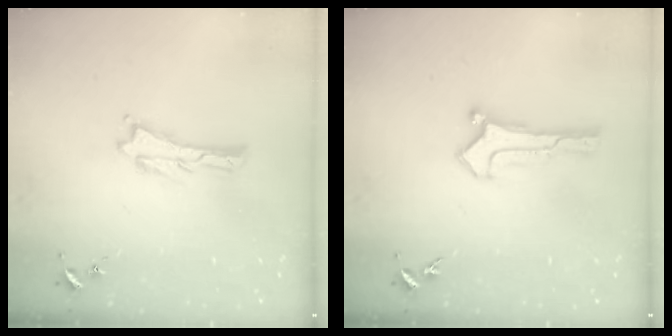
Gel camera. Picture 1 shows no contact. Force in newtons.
{"total": 0.0}